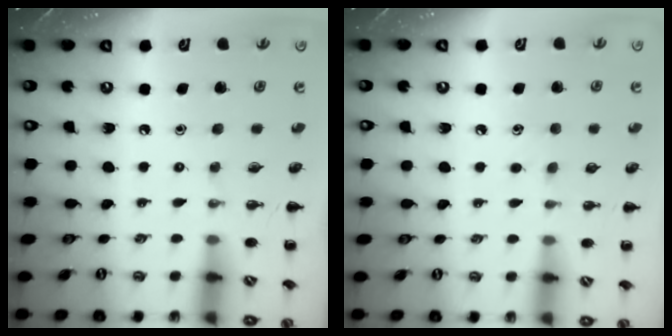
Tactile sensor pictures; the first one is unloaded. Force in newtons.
{"total": 3.3, "press": 3.2, "slide": 1.0}